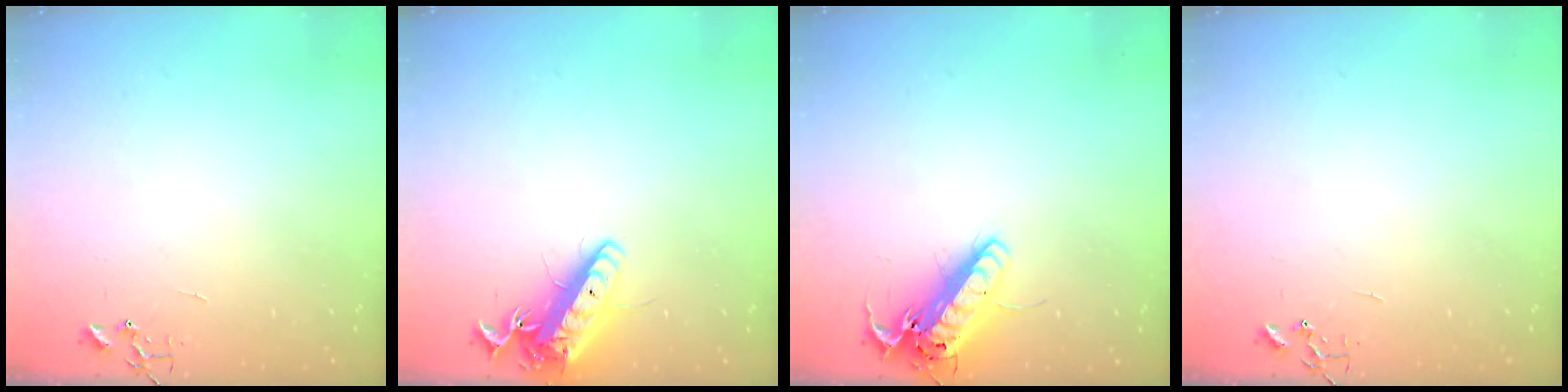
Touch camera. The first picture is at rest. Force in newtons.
{"total": 14.5, "press": 14.2, "slide": 2.8}
{"total": 16.4, "press": 16.2, "slide": 2.7}
{"total": 0.0}